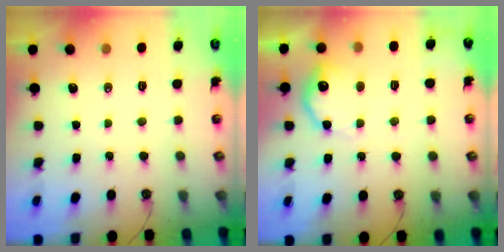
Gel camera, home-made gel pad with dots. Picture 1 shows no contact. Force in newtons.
{"total": 12.9, "press": 12.9, "slide": 0.7}